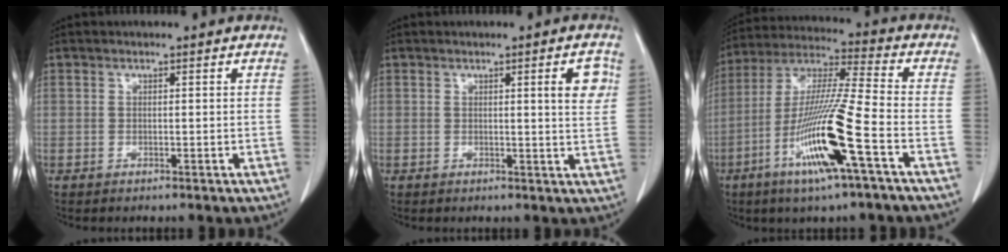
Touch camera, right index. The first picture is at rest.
{"total": 4.2, "force": [1.4, 0.3, 4.0], "torque": [-0.051, -0.006, 0.016]}
{"total": 15.9, "force": [-6.3, -0.3, 14.6], "torque": [-0.295, -0.017, -0.119]}